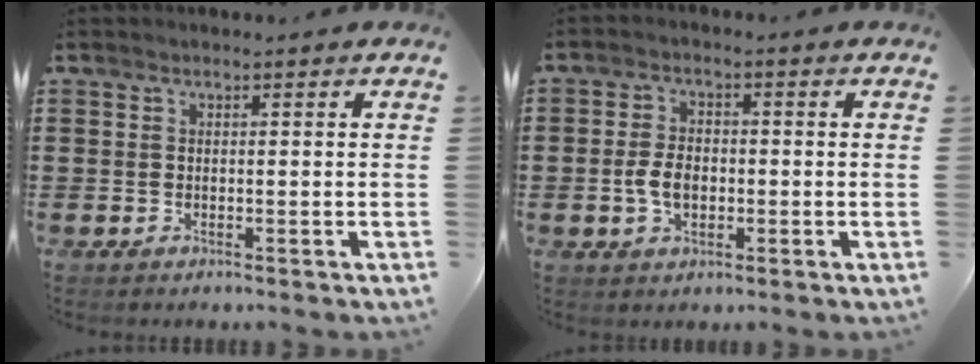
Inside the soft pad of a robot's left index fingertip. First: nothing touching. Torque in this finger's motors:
{"motor_torque": [0.87, 0.82, 0.29, 0.12]}